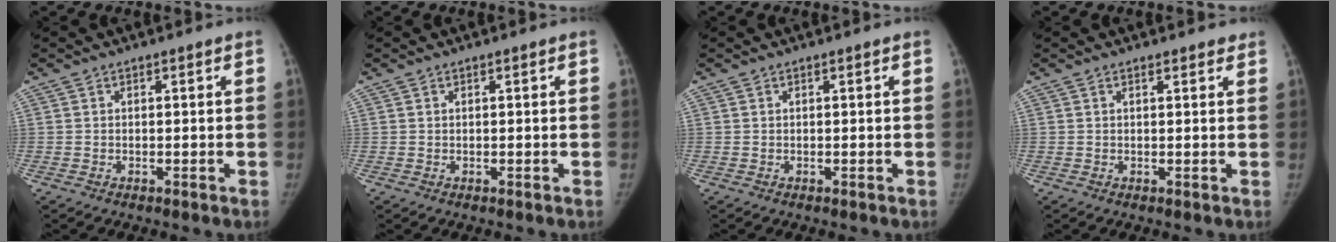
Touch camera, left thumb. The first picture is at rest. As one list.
[{"total": 0.0}, {"total": 0.0}, {"total": 1.7, "force": [1.4, 0.6, 0.8], "torque": [-0.005, -0.003, 0.016]}]